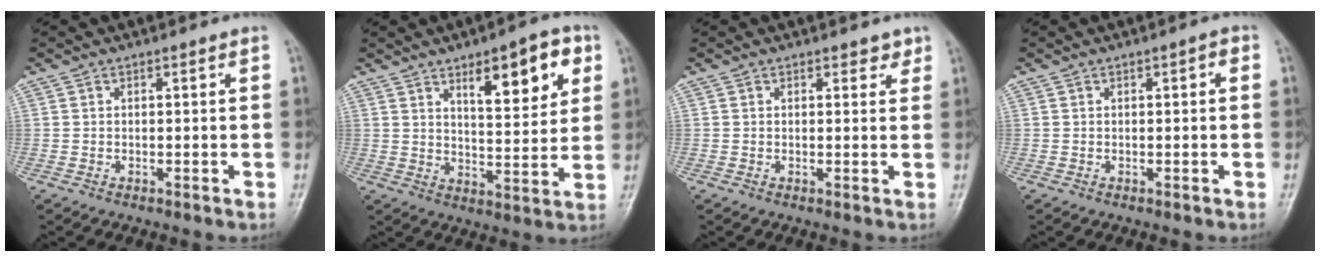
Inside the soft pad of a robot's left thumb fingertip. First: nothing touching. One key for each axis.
{"total": 12.7, "fx": 6.1, "fy": 4.7, "fz": 10.2, "tx": -0.115, "ty": -0.028, "tz": 0.090}
{"total": 2.0, "fx": 1.4, "fy": 1.1, "fz": 0.9, "tx": 0.005, "ty": -0.007, "tz": 0.014}
{"total": 1.5, "fx": 0.3, "fy": 0.5, "fz": 1.3, "tx": -0.018, "ty": 0.003, "tz": 0.001}